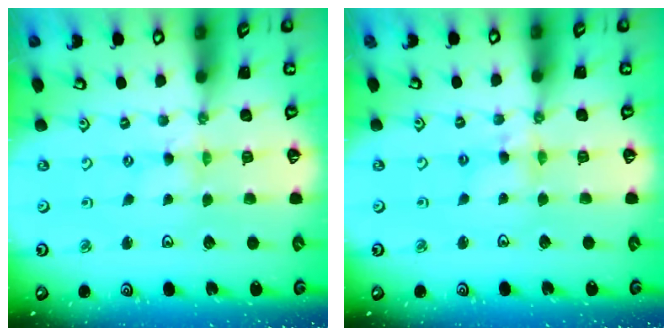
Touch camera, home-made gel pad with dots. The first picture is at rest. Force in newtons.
{"total": 5.0, "press": 5.0, "slide": 0.4}